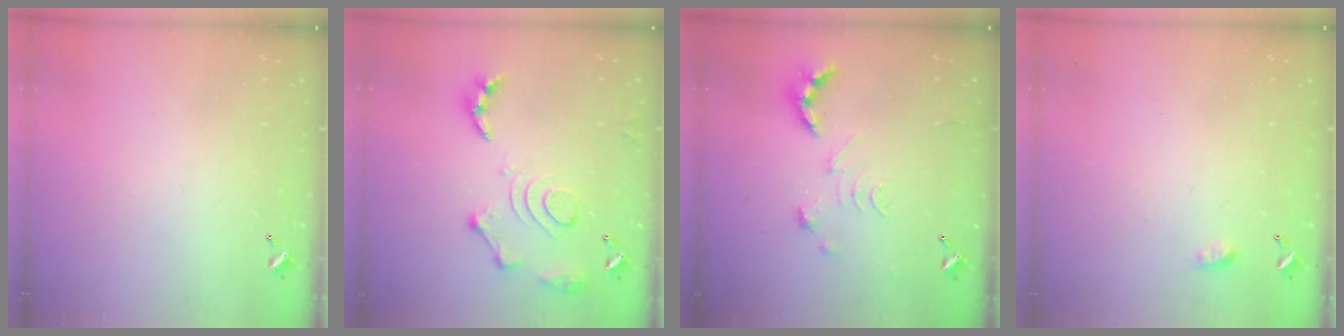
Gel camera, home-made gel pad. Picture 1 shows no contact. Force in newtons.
{"total": 14.6, "press": 14.5, "slide": 1.6}
{"total": 2.5, "press": 2.0, "slide": 1.5}
{"total": 3.1, "press": 3.0, "slide": 0.4}